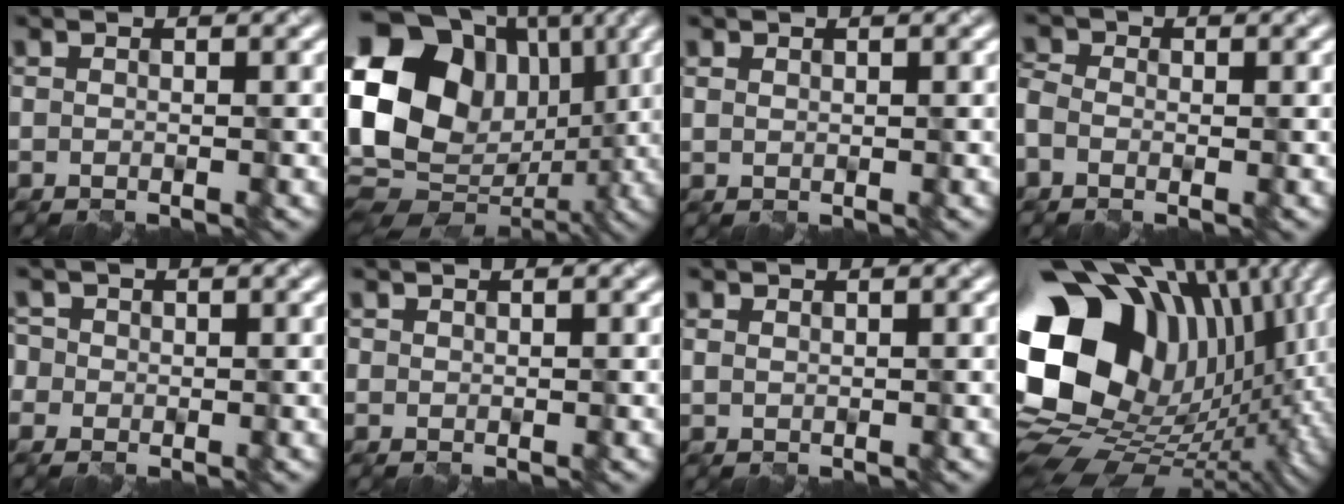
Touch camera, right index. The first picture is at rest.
{"total": 17.9, "force": [3.0, 14.4, 10.3], "torque": [-0.212, 0.030, 0.063]}
{"total": 0.8, "force": [0.4, -0.3, -0.7], "torque": [-0.005, 0.004, 0.017]}
{"total": 2.3, "force": [-0.9, 1.7, 1.2], "torque": [-0.038, 0.011, -0.018]}
{"total": 1.6, "force": [-0.4, 1.6, 0.1], "torque": [-0.006, 0.015, -0.010]}
{"total": 0.9, "force": [0.2, -0.2, -0.8], "torque": [-0.002, 0.004, 0.011]}
{"total": 0.7, "force": [0.4, 0.0, -0.5], "torque": [-0.007, 0.004, 0.020]}
{"total": 18.5, "force": [2.0, 13.6, 12.3], "torque": [-0.274, -0.019, 0.056]}